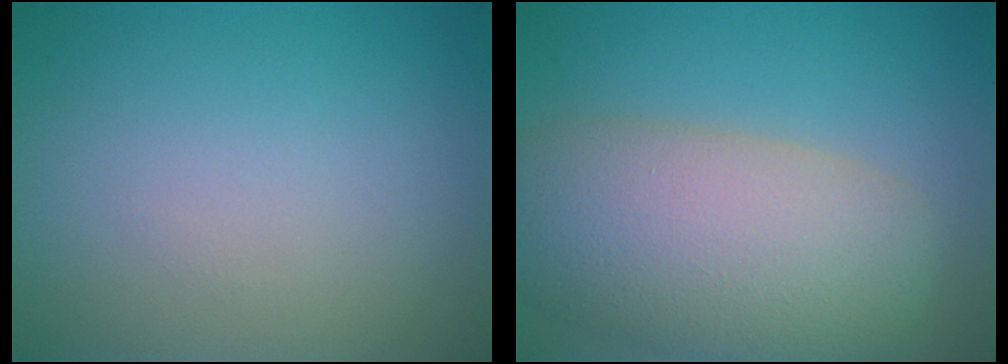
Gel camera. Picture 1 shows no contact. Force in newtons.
{"total": 9.6, "press": 9.6, "slide": 0.7}